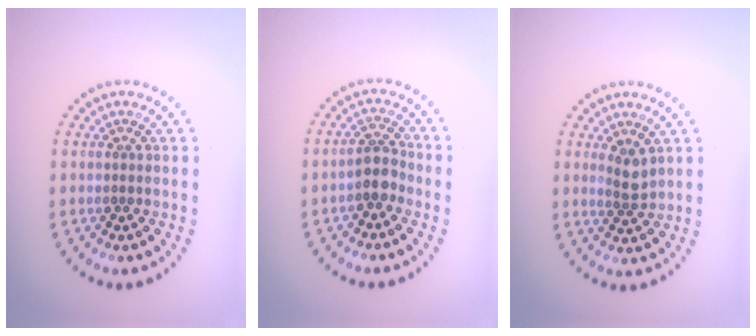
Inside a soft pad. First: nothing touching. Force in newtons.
{"total": 2.2, "press": 1.9, "slide": 1.2}
{"total": 1.8, "press": 1.6, "slide": 0.9}